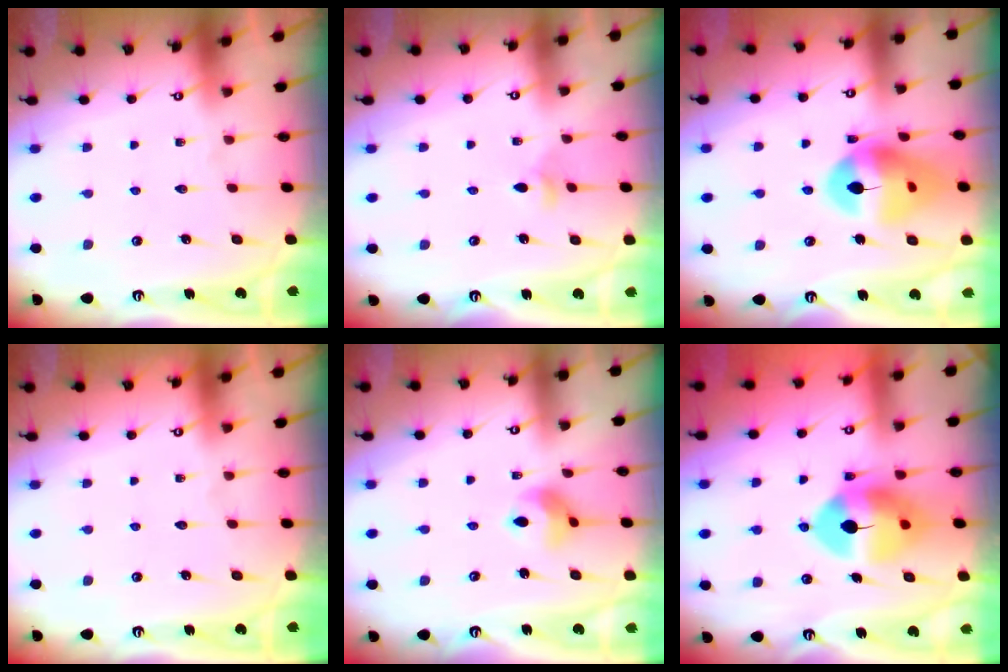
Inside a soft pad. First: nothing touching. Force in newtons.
{"total": 3.1, "press": 3.0, "slide": 0.7}
{"total": 15.6, "press": 15.5, "slide": 1.9}
{"total": 0.0}
{"total": 7.5, "press": 7.5, "slide": 0.8}
{"total": 10.9, "press": 10.8, "slide": 1.7}